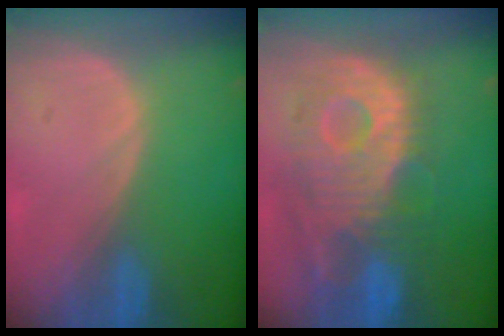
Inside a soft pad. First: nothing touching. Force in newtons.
{"total": 12.0, "press": 10.8, "slide": 5.3}